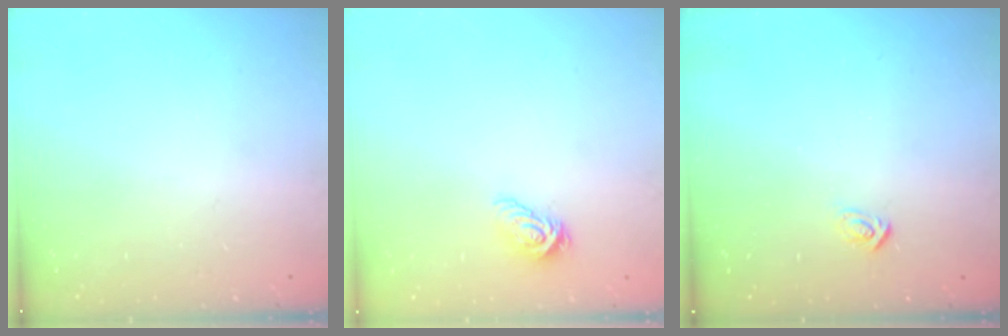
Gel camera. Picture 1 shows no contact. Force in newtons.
{"total": 7.5, "press": 7.5, "slide": 0.3}
{"total": 2.9, "press": 2.9, "slide": 0.3}